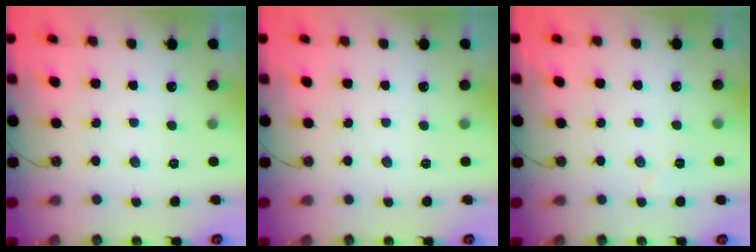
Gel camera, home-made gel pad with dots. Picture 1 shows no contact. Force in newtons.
{"total": 0.0}
{"total": 3.9, "press": 3.7, "slide": 1.3}